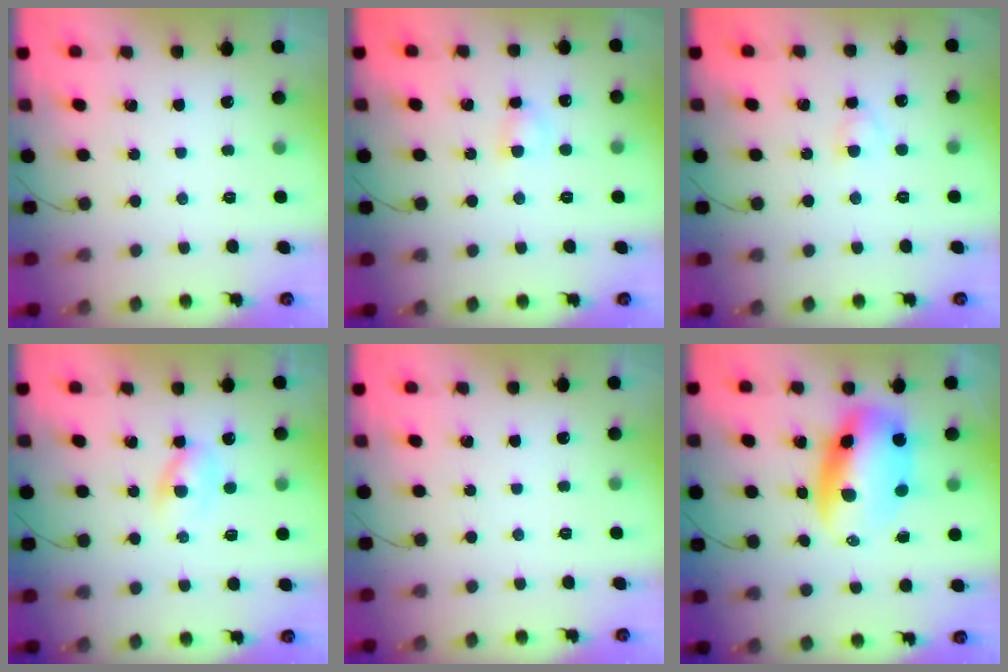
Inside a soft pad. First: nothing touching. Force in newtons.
{"total": 4.1, "press": 3.9, "slide": 1.3}
{"total": 2.5, "press": 2.3, "slide": 1.1}
{"total": 2.9, "press": 2.7, "slide": 1.1}
{"total": 0.0}
{"total": 10.5, "press": 10.2, "slide": 2.5}